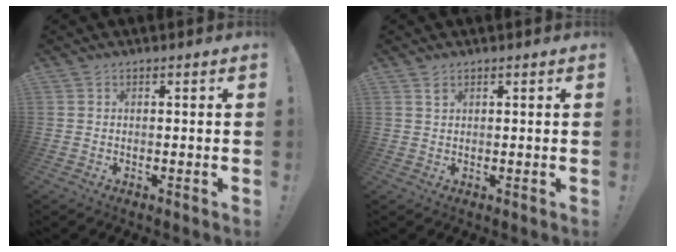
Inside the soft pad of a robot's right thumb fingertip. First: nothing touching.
{"total": 1.1, "force": [0.8, 0.5, 0.6], "torque": [0.001, -0.006, 0.012]}